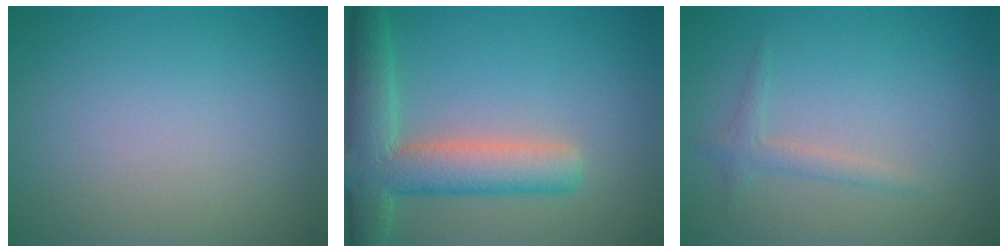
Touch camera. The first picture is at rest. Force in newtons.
{"total": 7.0, "press": 7.0, "slide": 0.5}
{"total": 1.4, "press": 1.4, "slide": 0.1}